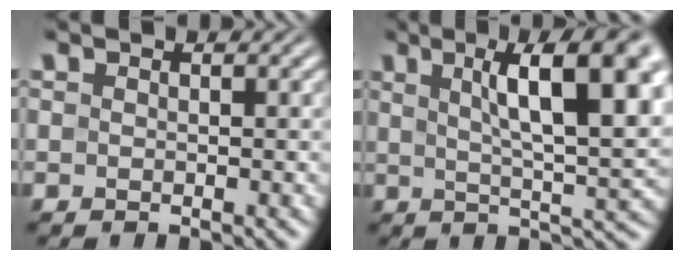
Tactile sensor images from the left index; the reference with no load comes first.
{"total": 11.4, "force": [4.1, 3.0, 10.2], "torque": [-0.142, 0.007, 0.068]}